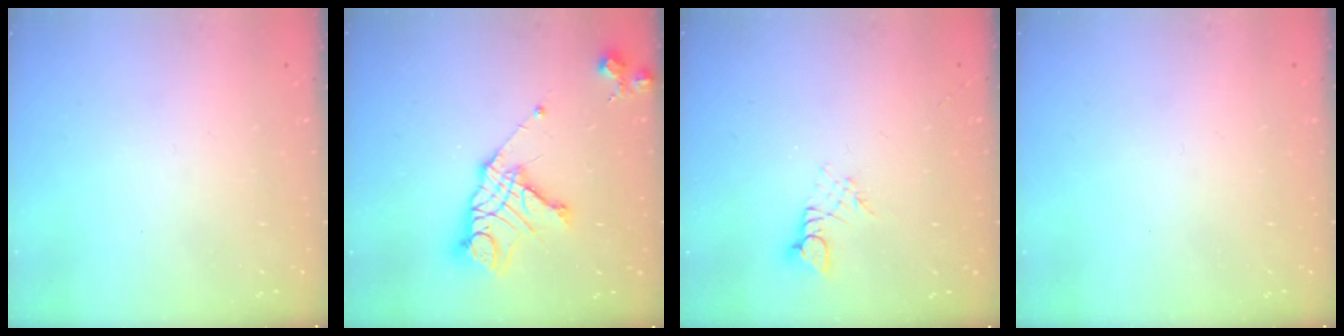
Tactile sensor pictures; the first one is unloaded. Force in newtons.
{"total": 15.7, "press": 15.6, "slide": 1.6}
{"total": 2.7, "press": 2.7, "slide": 0.4}
{"total": 0.0}